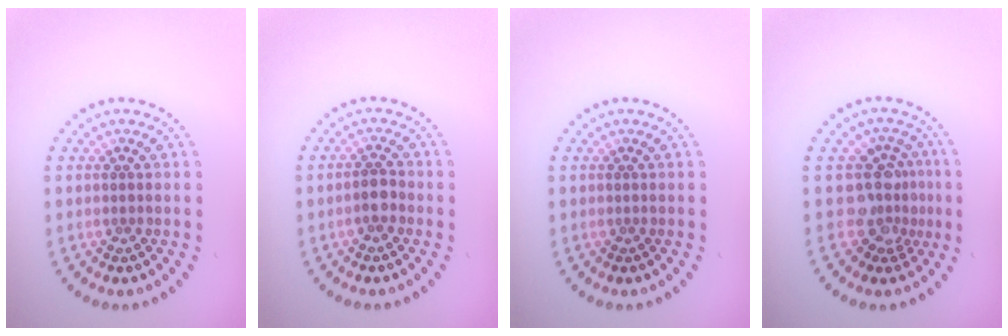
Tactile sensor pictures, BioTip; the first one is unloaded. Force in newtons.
{"total": 1.6, "press": 1.5, "slide": 0.7}
{"total": 0.0}
{"total": 3.6, "press": 2.8, "slide": 2.3}